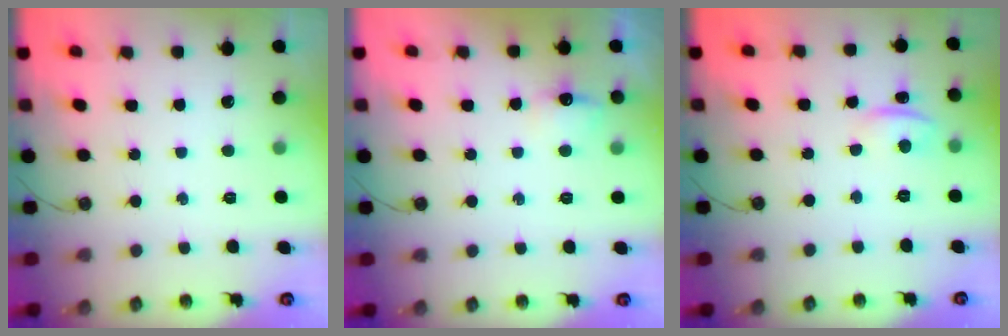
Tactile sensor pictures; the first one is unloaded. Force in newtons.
{"total": 7.2, "press": 7.1, "slide": 0.7}
{"total": 2.2, "press": 1.7, "slide": 1.5}